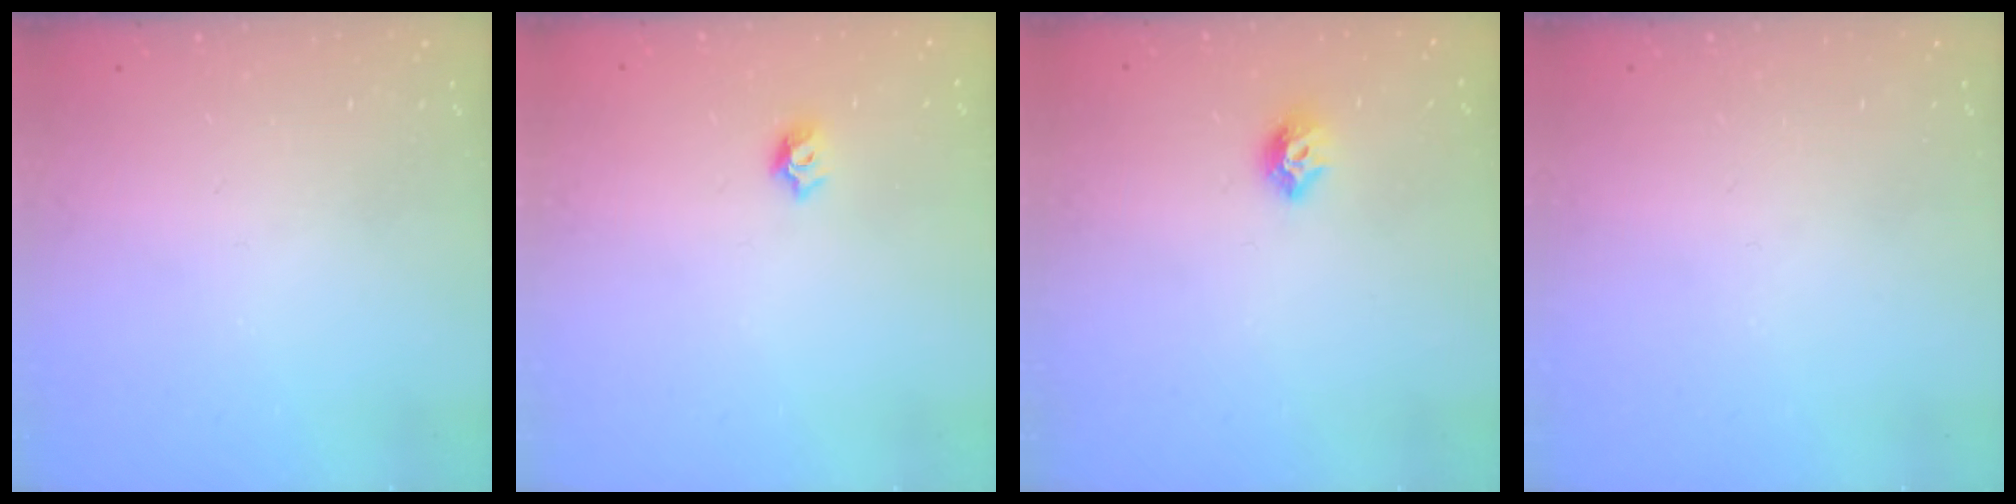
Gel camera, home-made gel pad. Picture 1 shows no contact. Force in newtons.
{"total": 5.7, "press": 5.6, "slide": 0.7}
{"total": 8.2, "press": 8.2, "slide": 0.3}
{"total": 0.0}